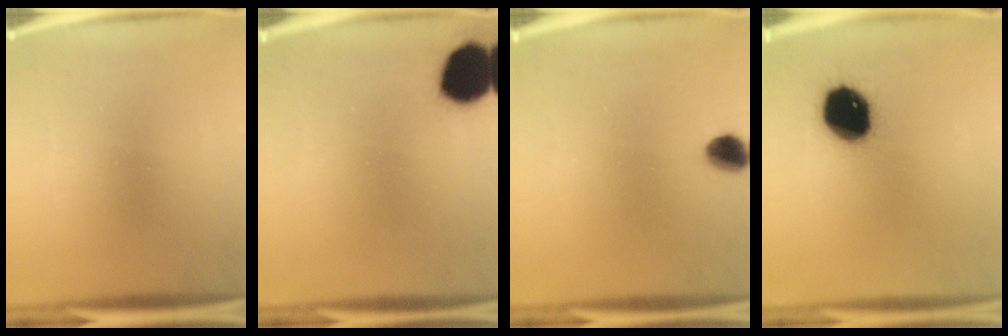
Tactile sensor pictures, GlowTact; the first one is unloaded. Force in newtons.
{"total": 13.9}
{"total": 4.7}
{"total": 14.9}